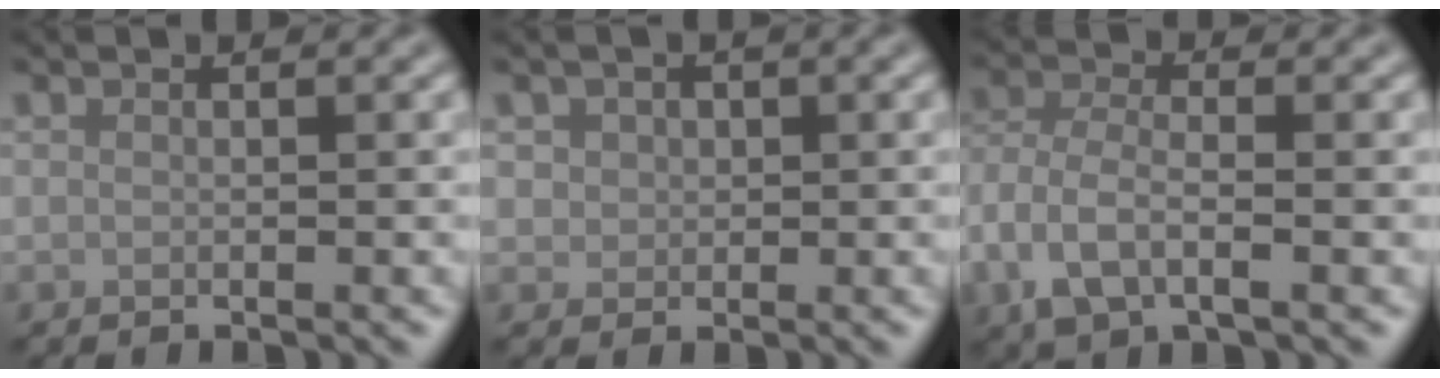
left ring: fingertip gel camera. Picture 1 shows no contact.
{"total": 2.1, "force": [0.7, 1.8, 0.8], "torque": [-0.016, 0.004, 0.018]}
{"total": 4.8, "force": [-1.7, 2.6, 3.7], "torque": [-0.086, -0.004, -0.041]}